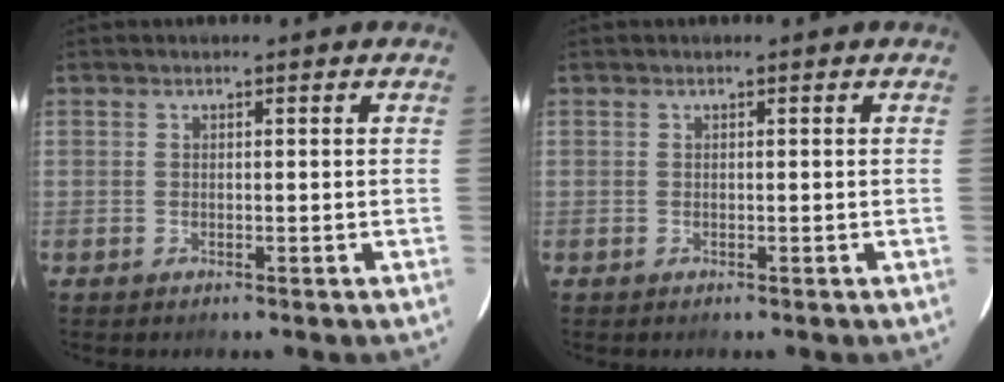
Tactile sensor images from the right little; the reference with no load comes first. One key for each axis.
{"total": 0.0}